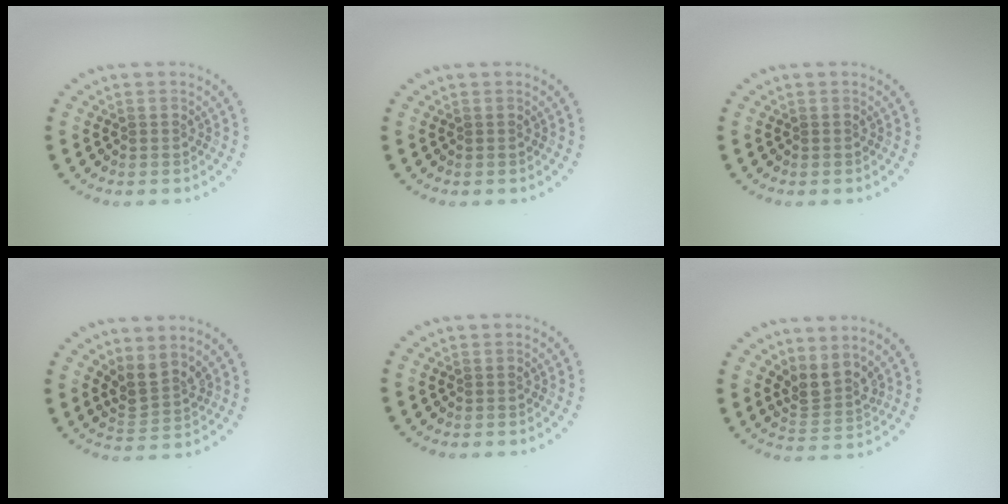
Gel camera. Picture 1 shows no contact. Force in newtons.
{"total": 0.0}
{"total": 0.0}
{"total": 2.6, "press": 2.0, "slide": 1.7}
{"total": 0.0}
{"total": 2.8, "press": 2.0, "slide": 2.0}